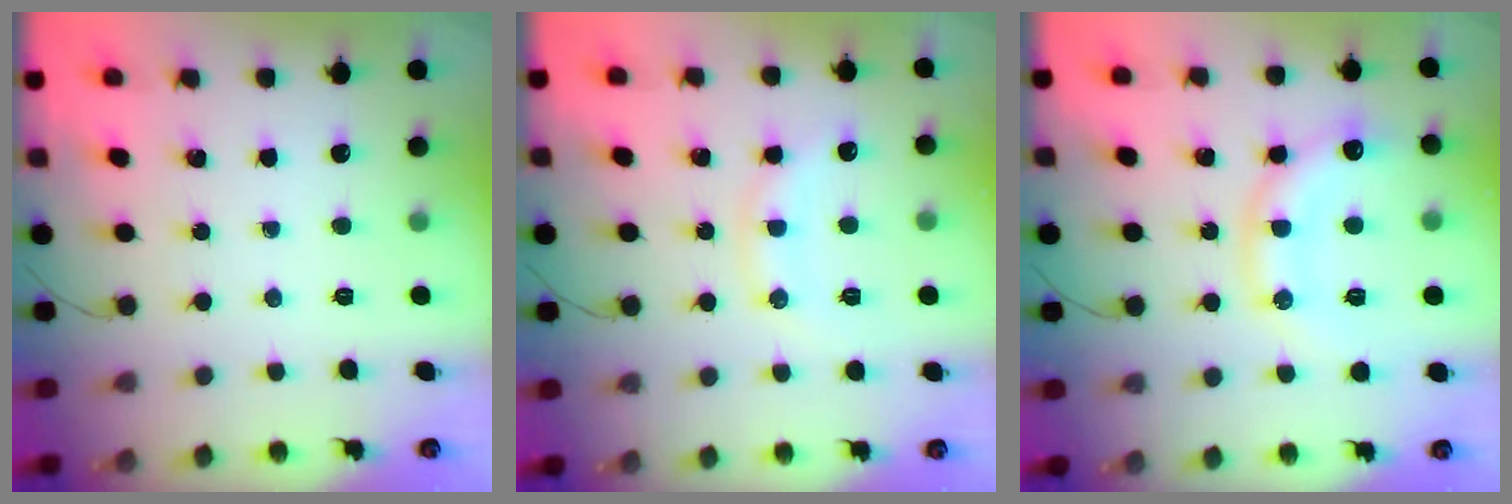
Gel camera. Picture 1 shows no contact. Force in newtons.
{"total": 10.7, "press": 10.7, "slide": 0.8}
{"total": 15.9, "press": 15.9, "slide": 1.2}